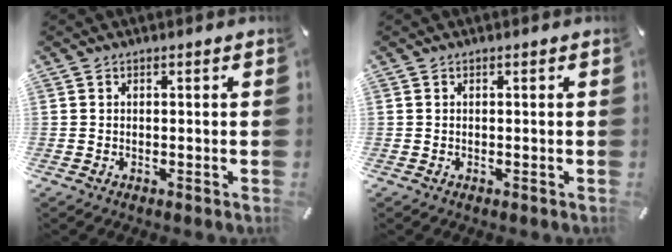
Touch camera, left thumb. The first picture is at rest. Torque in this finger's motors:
{"motor_torque": [-0.02, -0.02, 0.00, 0.06, -0.01]}